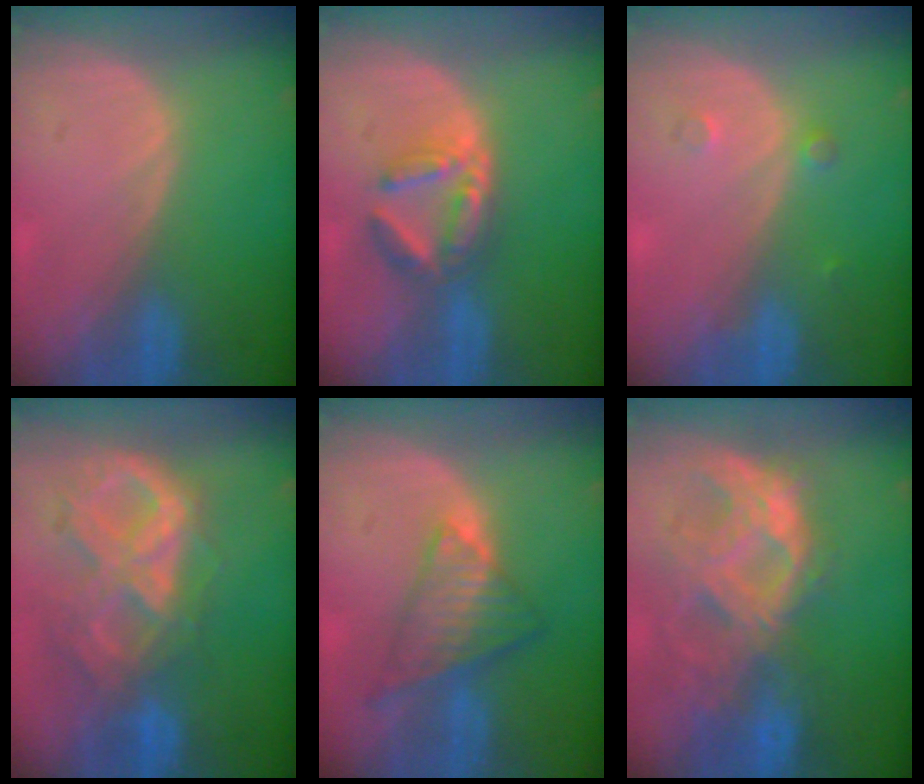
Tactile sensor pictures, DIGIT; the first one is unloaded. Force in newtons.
{"total": 5.9, "press": 5.6, "slide": 1.7}
{"total": 1.5, "press": 1.5, "slide": 0.1}
{"total": 10.5, "press": 9.0, "slide": 5.5}
{"total": 7.6, "press": 6.4, "slide": 4.0}
{"total": 10.5, "press": 9.2, "slide": 5.0}